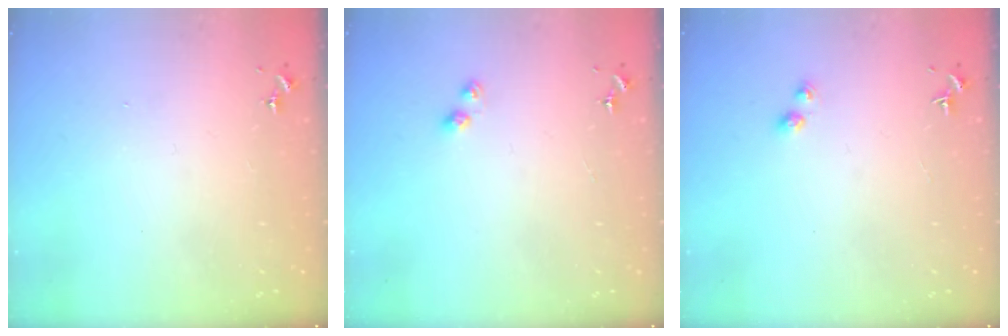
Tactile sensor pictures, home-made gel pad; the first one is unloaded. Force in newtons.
{"total": 3.4, "press": 3.4, "slide": 0.6}
{"total": 2.7, "press": 2.7, "slide": 0.3}